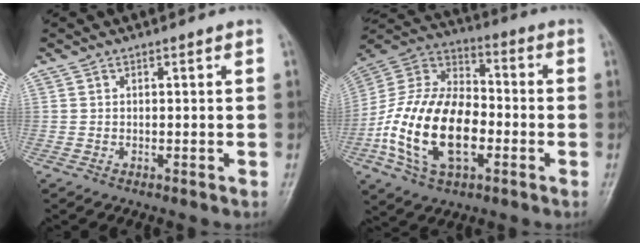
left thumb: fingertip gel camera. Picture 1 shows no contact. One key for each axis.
{"total": 20.5, "fx": -5.1, "fy": 11.7, "fz": 16.0, "tx": -0.303, "ty": 0.022, "tz": -0.095}